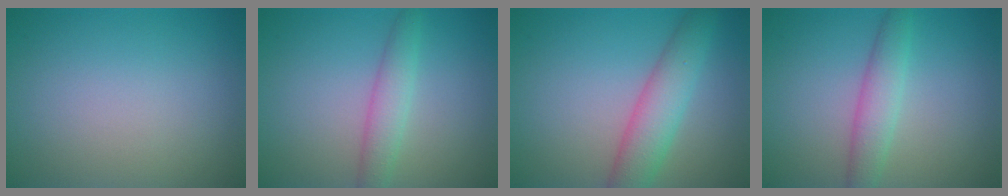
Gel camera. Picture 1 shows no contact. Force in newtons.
{"total": 2.6, "press": 2.6, "slide": 0.0}
{"total": 4.7, "press": 4.7, "slide": 0.2}
{"total": 2.9, "press": 2.9, "slide": 0.2}